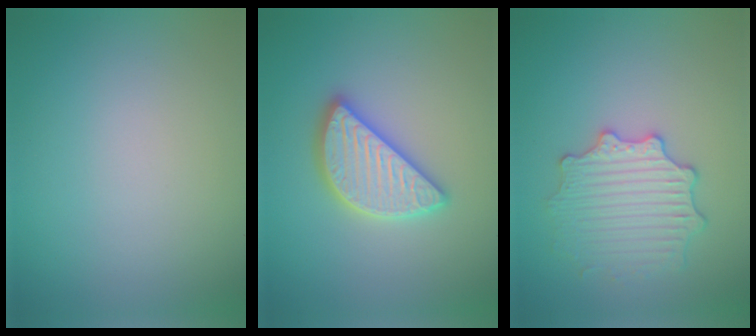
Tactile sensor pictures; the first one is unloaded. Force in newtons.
{"total": 4.7, "press": 4.7, "slide": 0.4}
{"total": 3.6, "press": 3.6, "slide": 0.6}